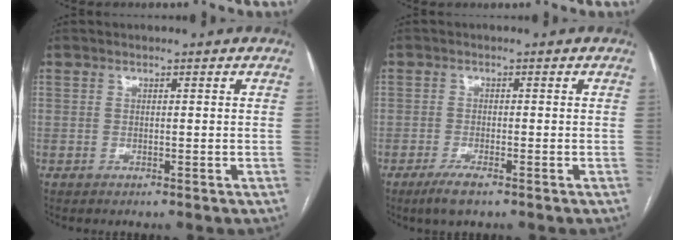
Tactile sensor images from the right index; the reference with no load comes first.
{"total": 3.1, "force": [-2.2, 0.7, 2.2], "torque": [-0.047, -0.005, -0.040]}